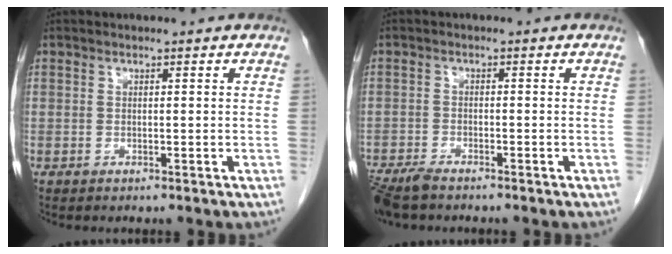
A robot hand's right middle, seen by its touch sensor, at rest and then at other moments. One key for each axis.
{"total": 5.0, "fx": -4.2, "fy": 1.1, "fz": 2.4, "tx": -0.045, "ty": -0.012, "tz": -0.076}